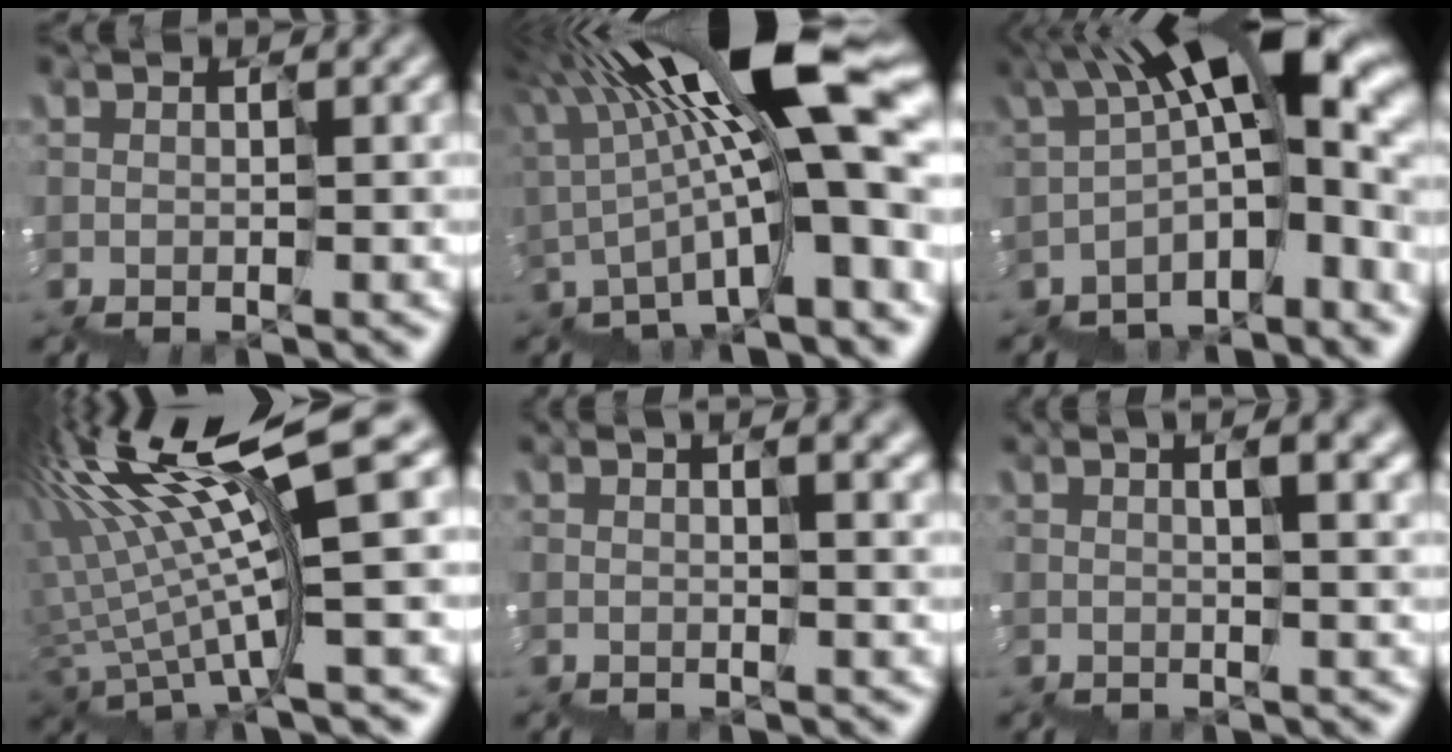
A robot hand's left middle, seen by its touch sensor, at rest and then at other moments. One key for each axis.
{"total": 13.5, "fx": 0.8, "fy": 2.8, "fz": 13.2, "tx": -0.207, "ty": 0.021, "tz": 0.023}
{"total": 12.8, "fx": -0.9, "fy": 5.7, "fz": 11.4, "tx": -0.161, "ty": 0.019, "tz": 0.013}
{"total": 9.6, "fx": 4.6, "fy": 1.0, "fz": 8.3, "tx": -0.159, "ty": 0.020, "tz": 0.094}
{"total": 2.7, "fx": 0.9, "fy": 1.3, "fz": 2.2, "tx": -0.002, "ty": 0.021, "tz": 0.004}
{"total": 4.1, "fx": 1.2, "fy": 1.9, "fz": 3.4, "tx": -0.009, "ty": 0.029, "tz": 0.008}